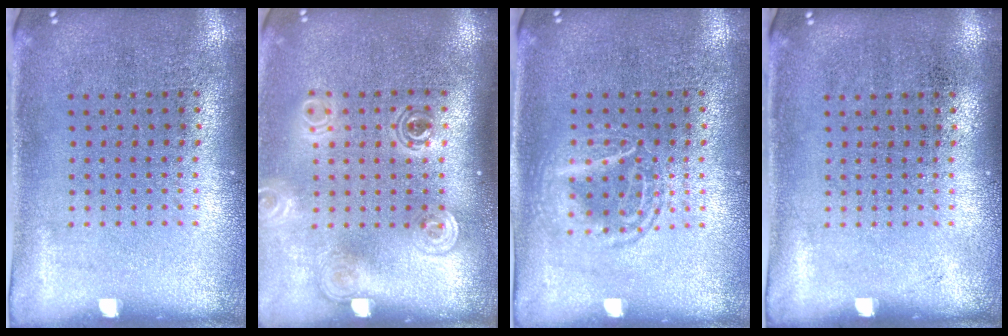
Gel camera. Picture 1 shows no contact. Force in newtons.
{"total": 1.9, "press": 1.4, "slide": 1.2}
{"total": 1.2, "press": 1.2, "slide": 0.1}
{"total": 0.0}